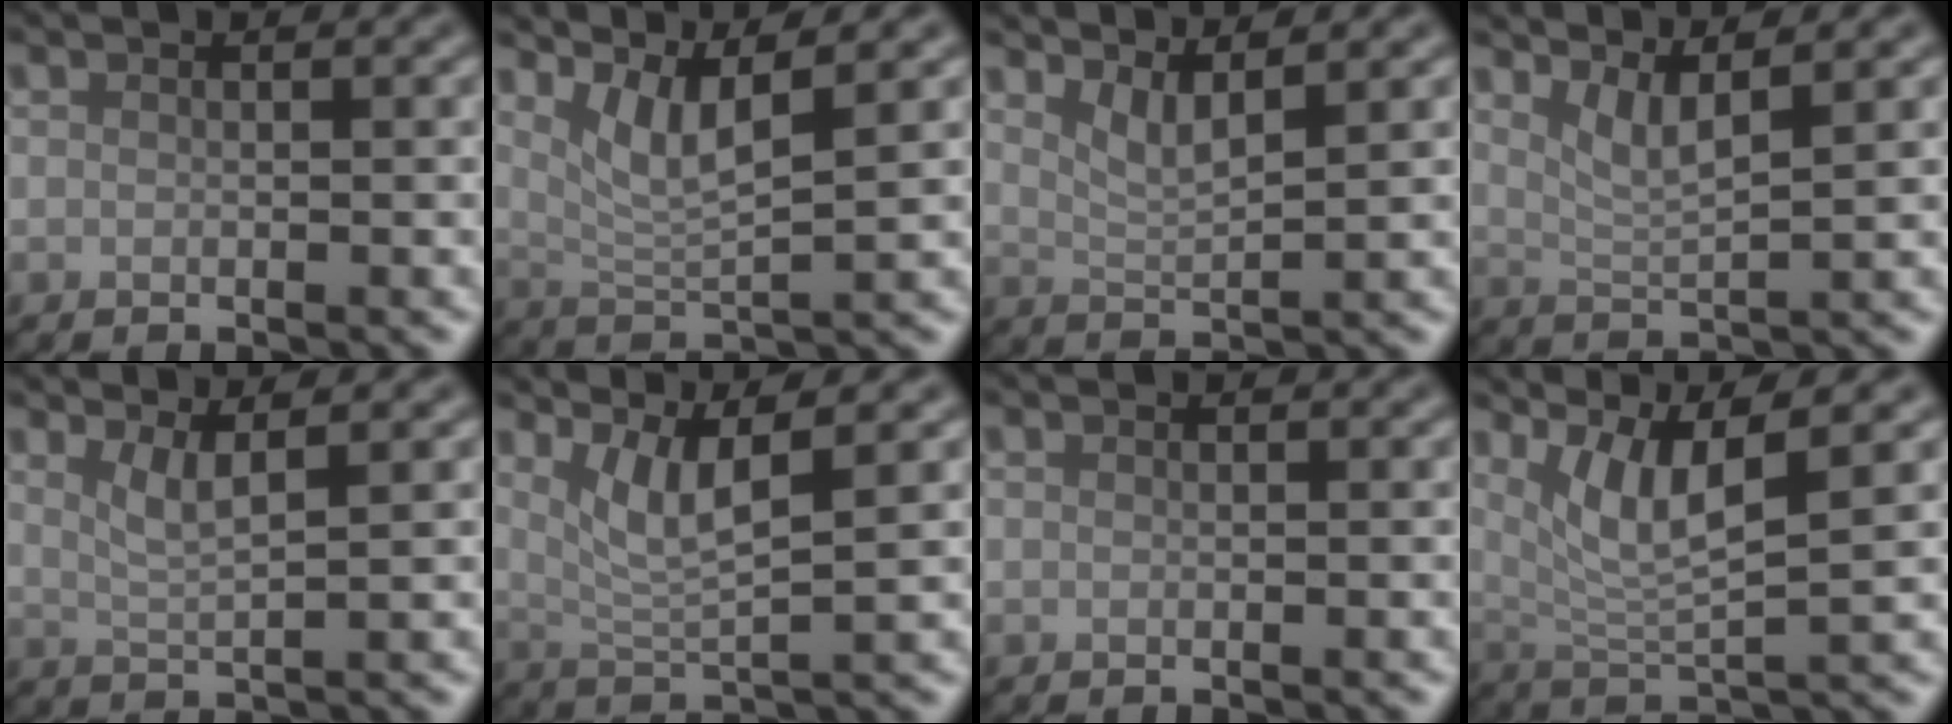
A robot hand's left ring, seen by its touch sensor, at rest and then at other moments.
{"total": 4.5, "force": [2.6, 0.7, 3.5], "torque": [-0.065, -0.002, 0.054]}
{"total": 2.7, "force": [1.9, 0.5, 1.8], "torque": [-0.026, -0.007, 0.039]}
{"total": 3.1, "force": [2.1, 0.5, 2.2], "torque": [-0.033, -0.004, 0.044]}
{"total": 2.6, "force": [1.5, 0.5, 2.1], "torque": [-0.030, -0.003, 0.029]}
{"total": 4.4, "force": [2.1, 0.9, 3.8], "torque": [-0.068, -0.004, 0.044]}
{"total": 0.0}
{"total": 5.8, "force": [2.7, 1.2, 5.0], "torque": [-0.093, -0.003, 0.056]}